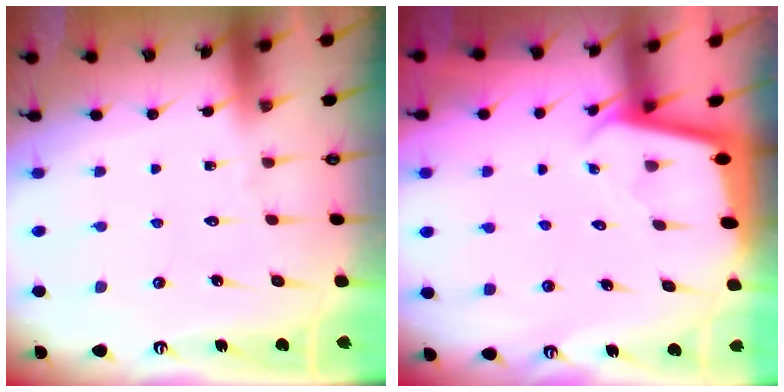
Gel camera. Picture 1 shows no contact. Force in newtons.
{"total": 1.9, "press": 1.9, "slide": 0.2}